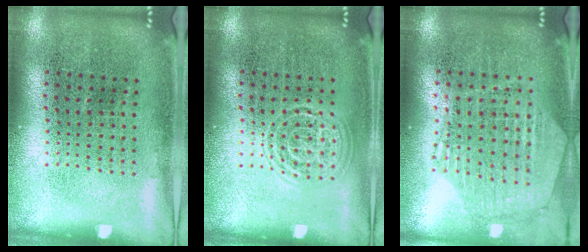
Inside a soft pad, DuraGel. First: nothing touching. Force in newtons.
{"total": 1.4, "press": 1.3, "slide": 0.2}
{"total": 1.1, "press": 1.1, "slide": 0.2}